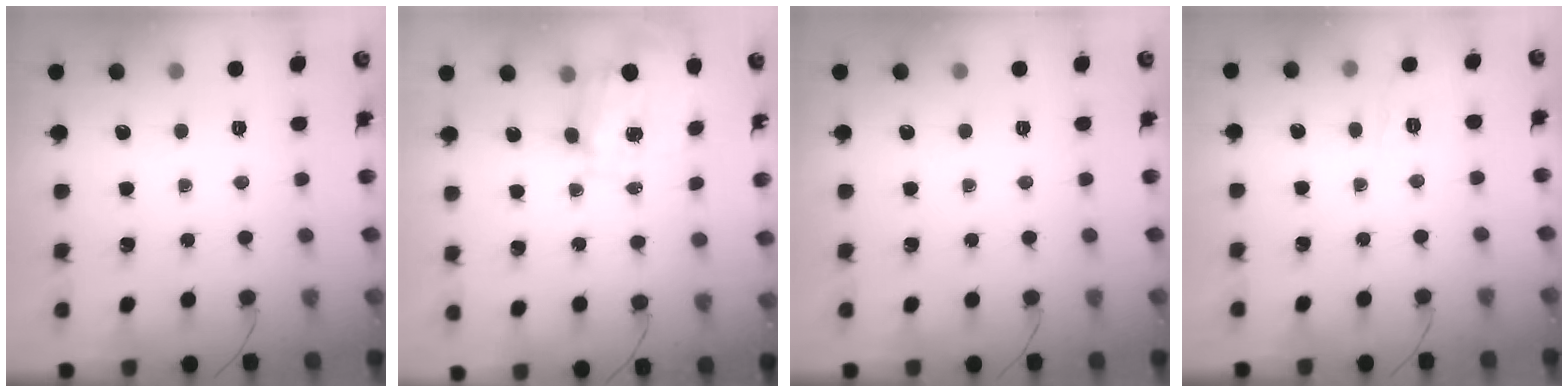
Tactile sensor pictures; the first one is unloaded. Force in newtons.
{"total": 2.6, "press": 2.4, "slide": 1.0}
{"total": 0.0}
{"total": 6.9, "press": 6.7, "slide": 1.9}